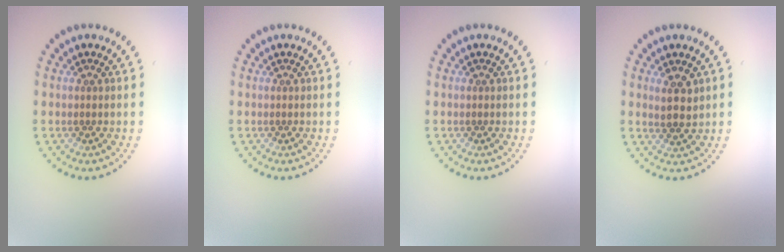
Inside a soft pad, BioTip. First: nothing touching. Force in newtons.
{"total": 0.0}
{"total": 0.0}
{"total": 2.4, "press": 2.1, "slide": 1.0}